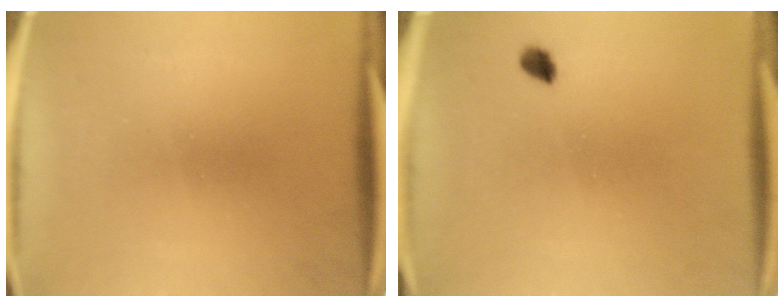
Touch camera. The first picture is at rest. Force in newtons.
{"total": 1.6}